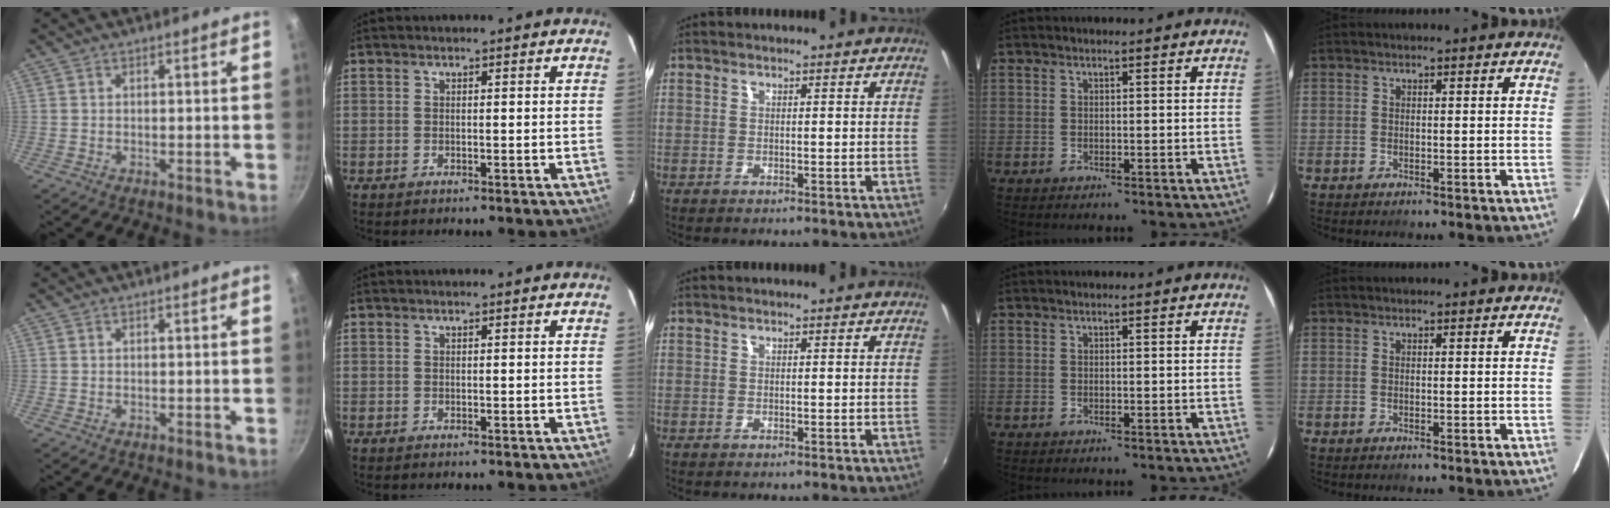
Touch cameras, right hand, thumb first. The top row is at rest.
{}